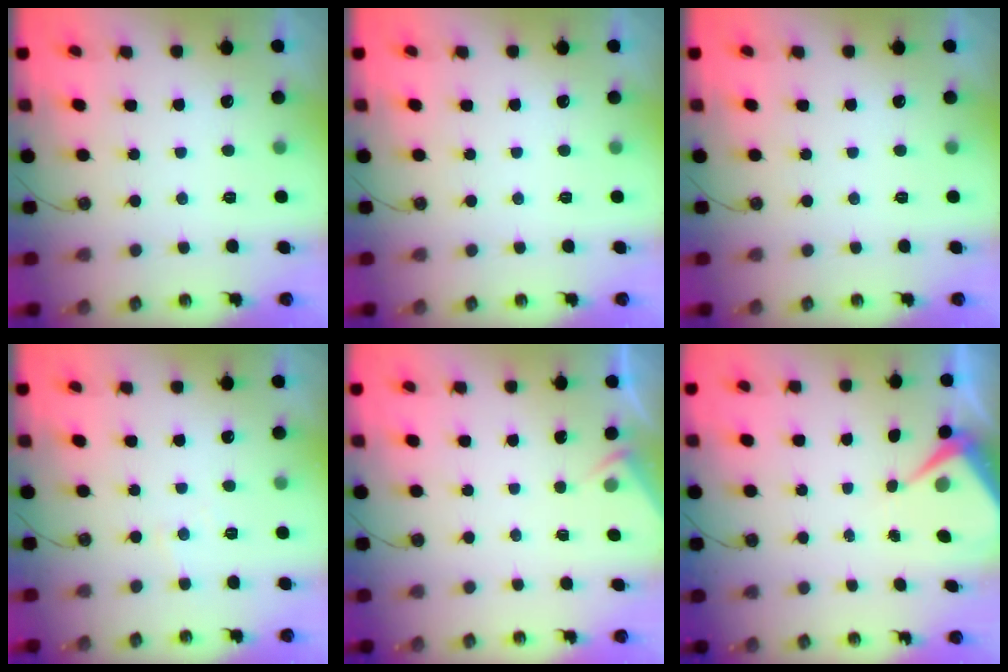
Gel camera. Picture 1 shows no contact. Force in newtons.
{"total": 0.0}
{"total": 0.0}
{"total": 3.0, "press": 2.9, "slide": 0.6}
{"total": 3.4, "press": 3.3, "slide": 0.5}
{"total": 6.7, "press": 6.6, "slide": 0.8}